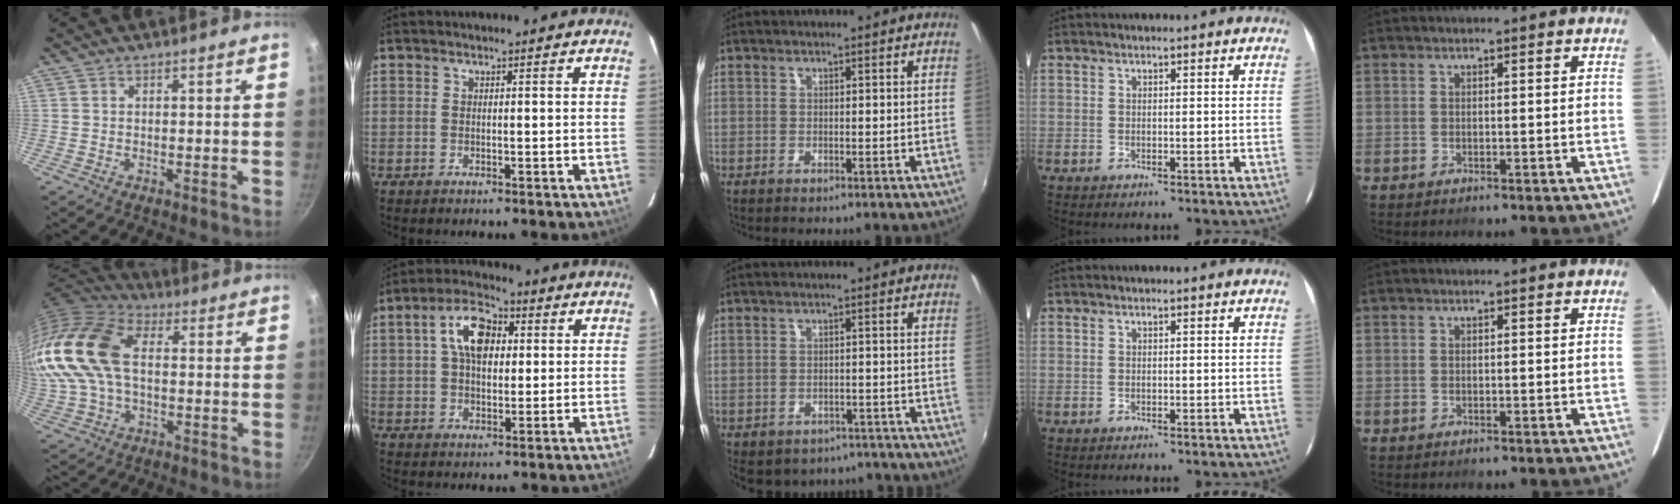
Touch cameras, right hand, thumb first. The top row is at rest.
{"thumb": {"total": 22.0, "force": [2.4, 13.8, 17.0], "torque": [-0.374, 0.029, 0.036]}, "index": {"total": 9.6, "force": [2.5, 5.7, 7.3], "torque": [-0.132, 0.027, 0.042]}, "middle": {"total": 11.5, "force": [-9.0, 5.9, 4.1], "torque": [-0.092, -0.006, -0.106]}}